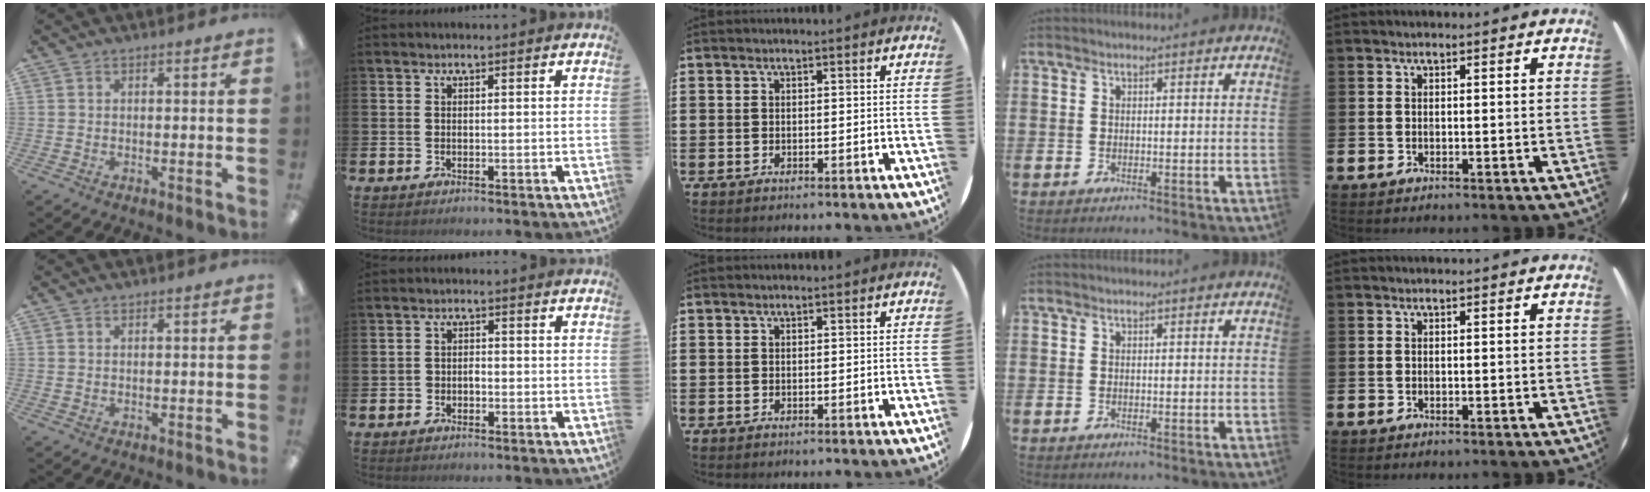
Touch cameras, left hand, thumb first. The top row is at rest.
{"thumb": {"total": 0.6, "force": [0.5, 0.3, 0.2], "torque": [-0.004, 0.002, 0.009]}, "index": {"total": 1.3, "force": [-0.7, 1.0, 0.4], "torque": [-0.002, -0.001, -0.017]}}